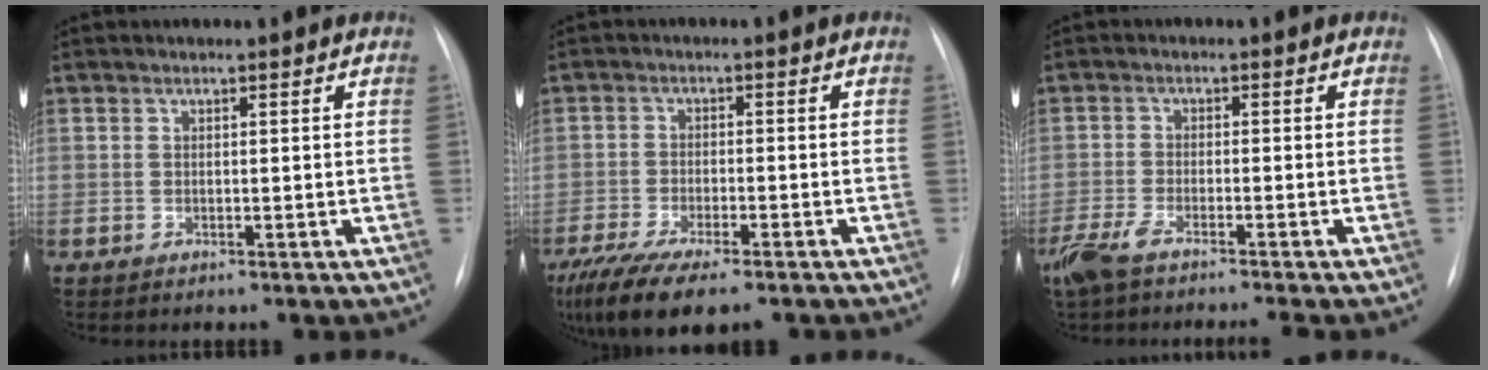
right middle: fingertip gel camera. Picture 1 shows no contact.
{"total": 13.8, "force": [-10.3, 3.3, 8.6], "torque": [-0.175, -0.025, -0.167]}
{"total": 7.3, "force": [-6.0, 0.3, 4.2], "torque": [-0.074, -0.017, -0.106]}